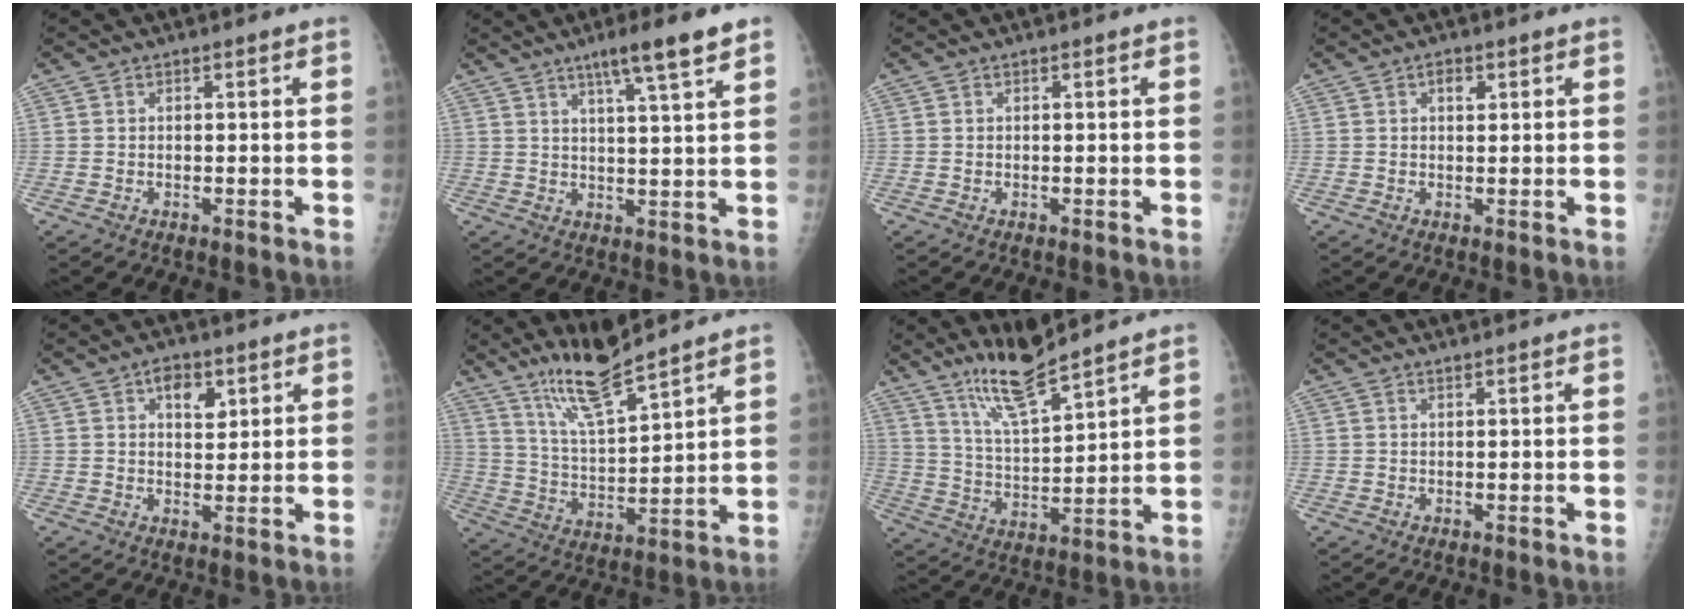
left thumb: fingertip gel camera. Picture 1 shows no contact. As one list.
[{"total": 8.2, "force": [5.2, 0.2, 6.4], "torque": [-0.099, -0.021, 0.080]}, {"total": 0.0}, {"total": 1.8, "force": [0.7, 1.2, 1.2], "torque": [-0.008, 0.000, 0.009]}, {"total": 5.0, "force": [2.3, 3.0, 3.2], "torque": [-0.023, -0.010, 0.032]}, {"total": 11.0, "force": [9.0, 1.1, 6.1], "torque": [-0.109, -0.066, 0.177]}, {"total": 10.1, "force": [8.4, 1.0, 5.6], "torque": [-0.101, -0.063, 0.166]}, {"total": 0.5, "force": [0.4, 0.0, 0.2], "torque": [-0.005, -0.003, 0.008]}]